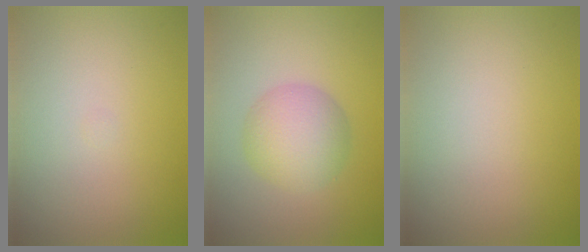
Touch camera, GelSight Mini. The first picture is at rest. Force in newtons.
{"total": 4.8, "press": 4.8, "slide": 0.3}
{"total": 0.0}